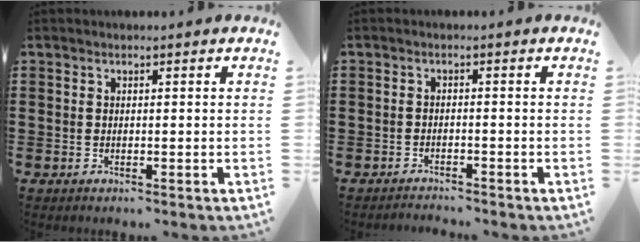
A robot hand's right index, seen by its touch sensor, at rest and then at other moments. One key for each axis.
{"total": 1.3, "fx": -1.3, "fy": 0.1, "fz": 0.0, "tx": -0.004, "ty": 0.002, "tz": -0.027}